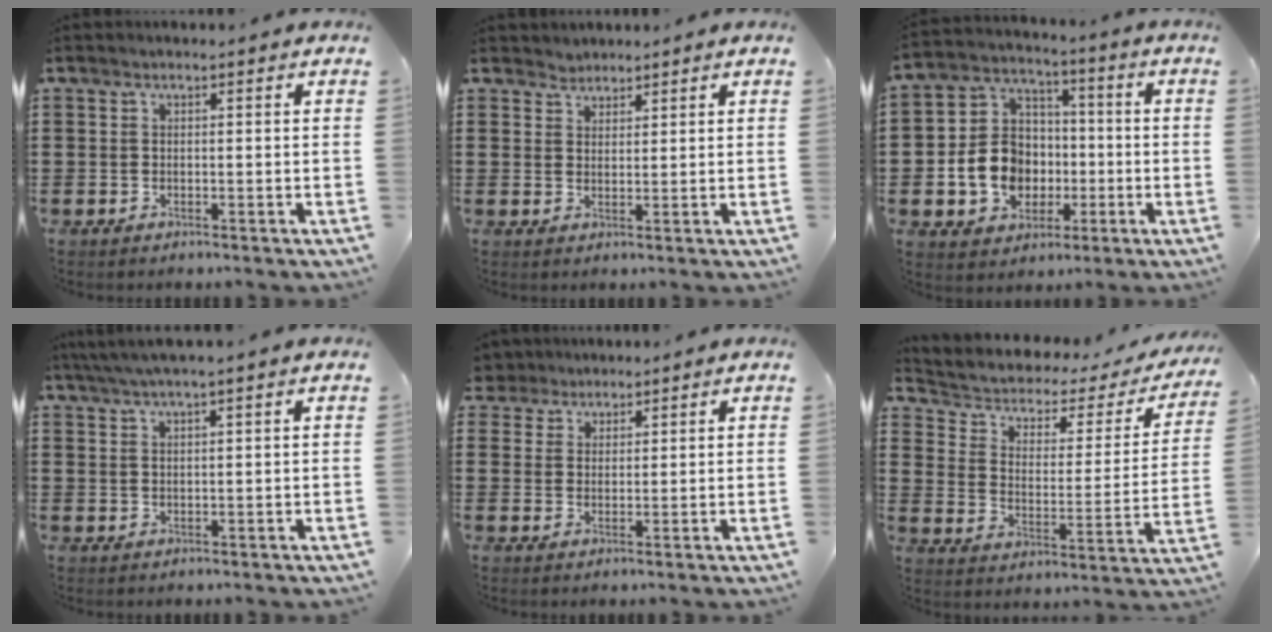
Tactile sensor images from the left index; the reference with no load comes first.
{"total": 1.9, "force": [1.7, 0.8, -0.4], "torque": [0.002, 0.004, 0.033]}
{"total": 10.0, "force": [-2.0, 8.7, 4.6], "torque": [-0.126, 0.017, -0.035]}
{"total": 2.8, "force": [2.0, -0.2, 1.9], "torque": [-0.040, 0.002, 0.037]}
{"total": 2.9, "force": [2.4, 1.7, -0.1], "torque": [-0.014, 0.008, 0.045]}
{"total": 3.0, "force": [1.6, 1.9, 1.7], "torque": [-0.049, -0.018, 0.016]}